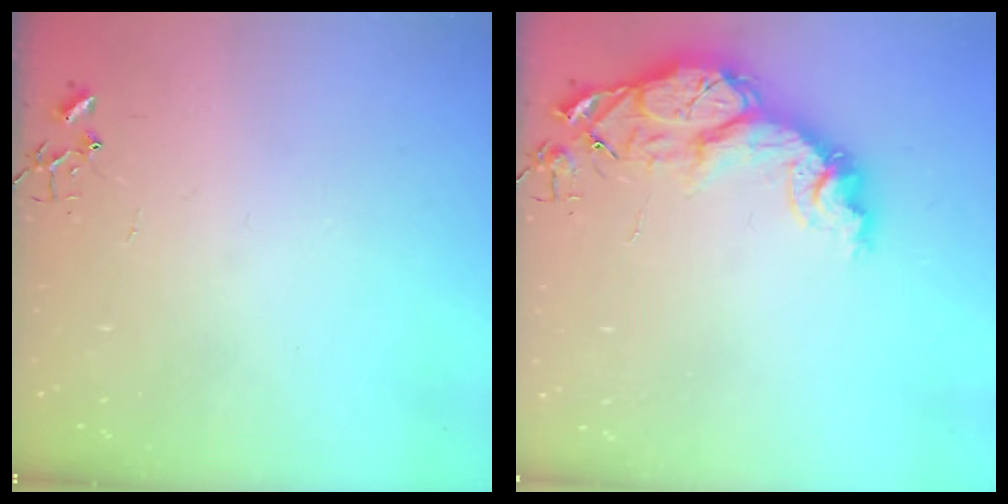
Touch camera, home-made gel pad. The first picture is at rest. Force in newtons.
{"total": 13.9, "press": 13.9, "slide": 1.4}